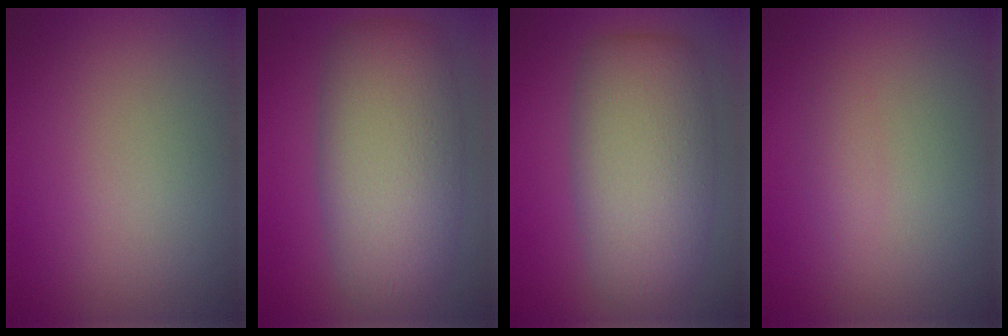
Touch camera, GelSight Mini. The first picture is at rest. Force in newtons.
{"total": 8.9, "press": 8.9, "slide": 0.7}
{"total": 8.0, "press": 8.0, "slide": 0.2}
{"total": 0.8, "press": 0.8, "slide": 0.0}